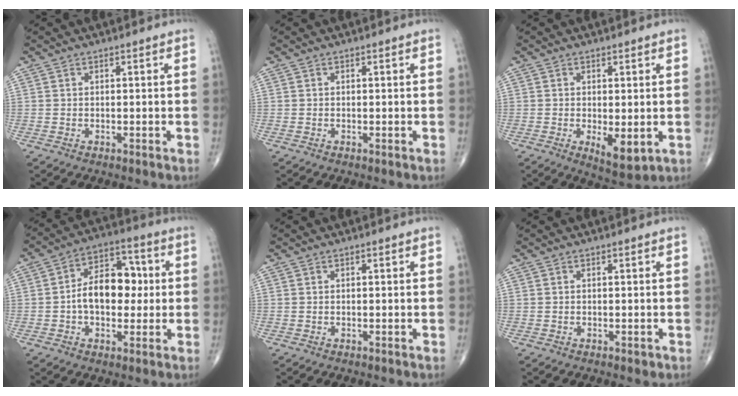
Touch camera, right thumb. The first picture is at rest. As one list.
[{"total": 0.0}, {"total": 5.6, "force": [-1.0, 2.2, 5.0], "torque": [-0.074, -0.018, -0.008]}, {"total": 12.5, "force": [0.0, 8.1, 9.5], "torque": [-0.119, 0.029, -0.007]}, {"total": 0.0}, {"total": 0.7, "force": [-0.3, 0.4, 0.6], "torque": [-0.007, -0.002, -0.003]}]